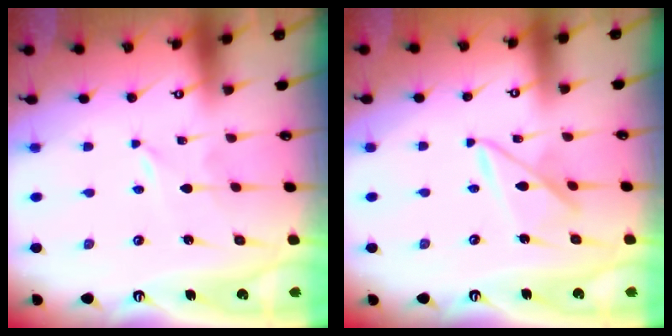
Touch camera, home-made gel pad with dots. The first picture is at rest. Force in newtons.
{"total": 9.1, "press": 9.1, "slide": 0.5}